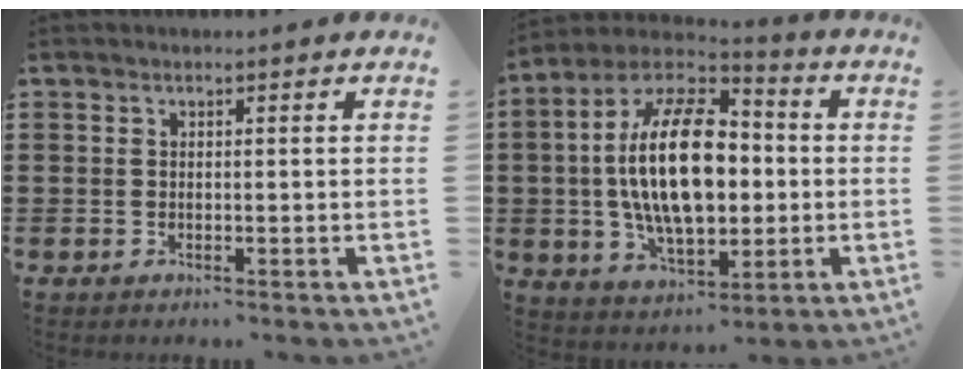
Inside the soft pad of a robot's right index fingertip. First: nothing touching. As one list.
[{"total": 17.9, "force": [0.4, 9.0, 15.5], "torque": [-0.319, -0.004, -0.001]}]